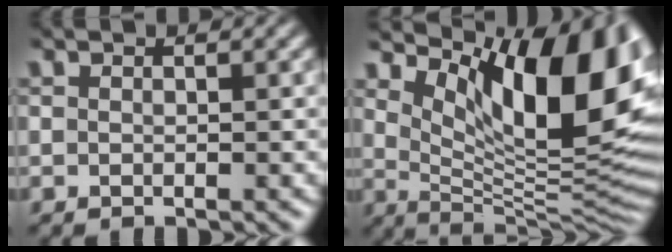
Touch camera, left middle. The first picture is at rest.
{"total": 14.6, "force": [6.3, 5.7, 11.8], "torque": [-0.150, -0.006, 0.112]}